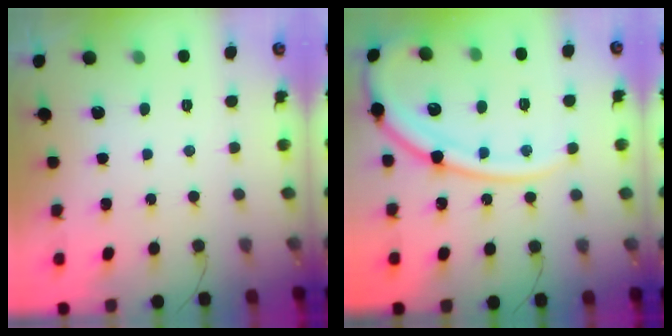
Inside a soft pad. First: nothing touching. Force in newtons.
{"total": 17.2, "press": 17.1, "slide": 1.8}